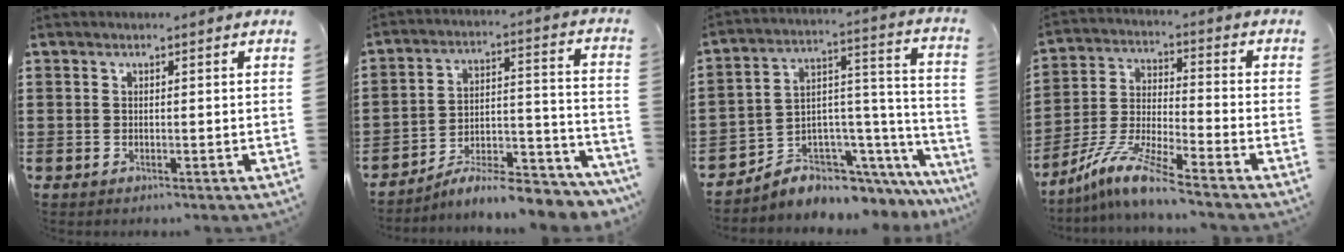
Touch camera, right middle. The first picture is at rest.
{"total": 7.9, "force": [-7.4, 0.8, 2.8], "torque": [-0.030, 0.012, -0.140]}
{"total": 4.9, "force": [-4.1, 2.7, 0.3], "torque": [-0.015, -0.014, -0.076]}
{"total": 9.2, "force": [-7.7, -0.1, 4.9], "torque": [-0.115, -0.006, -0.159]}